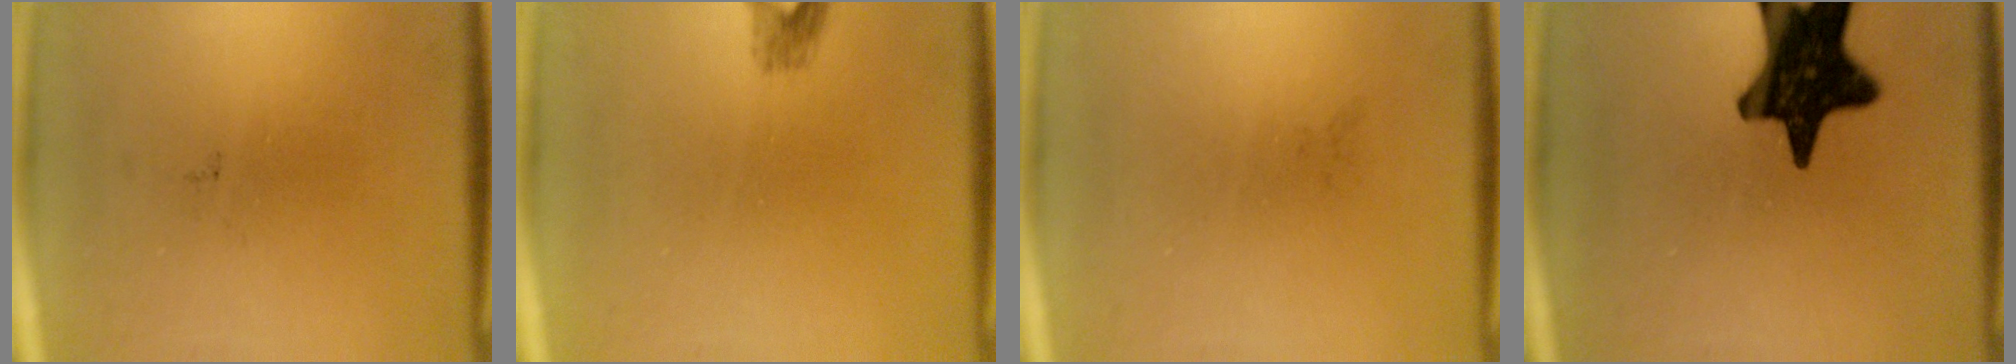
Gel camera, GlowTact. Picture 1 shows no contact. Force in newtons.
{"total": 1.5}
{"total": 0.0}
{"total": 17.4}